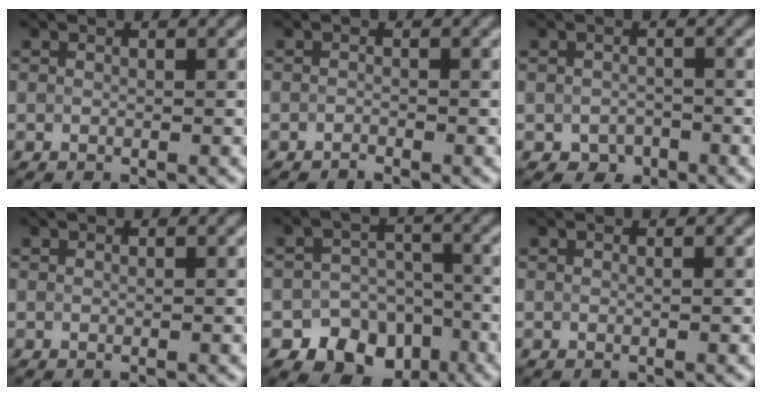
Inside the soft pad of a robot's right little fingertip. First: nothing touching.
{"total": 0.6, "force": [-0.6, 0.1, 0.1], "torque": [-0.001, 0.000, -0.012]}
{"total": 1.8, "force": [-1.0, 1.3, 0.6], "torque": [-0.009, -0.005, -0.020]}
{"total": 0.0}
{"total": 10.4, "force": [-6.1, 8.0, 2.7], "torque": [-0.015, -0.023, -0.109]}
{"total": 0.0}